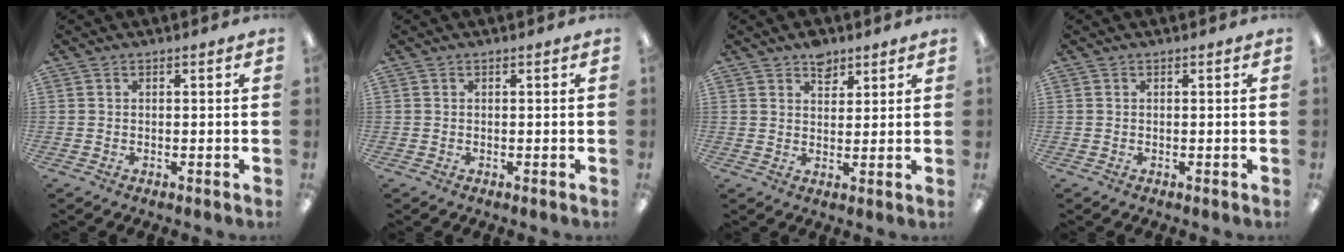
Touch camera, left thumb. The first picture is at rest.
{"total": 0.0}
{"total": 4.8, "force": [3.6, 2.7, 1.7], "torque": [-0.009, -0.019, 0.061]}
{"total": 0.0}